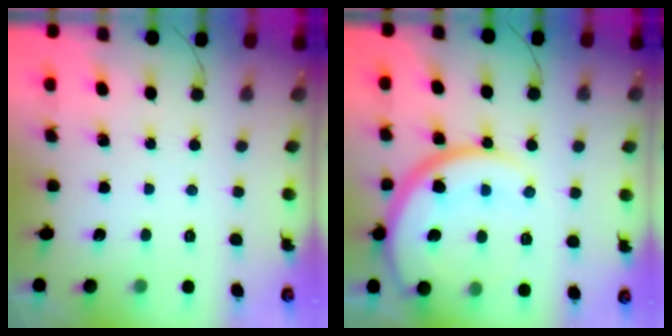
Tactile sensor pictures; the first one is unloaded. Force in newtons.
{"total": 14.8, "press": 14.7, "slide": 1.2}